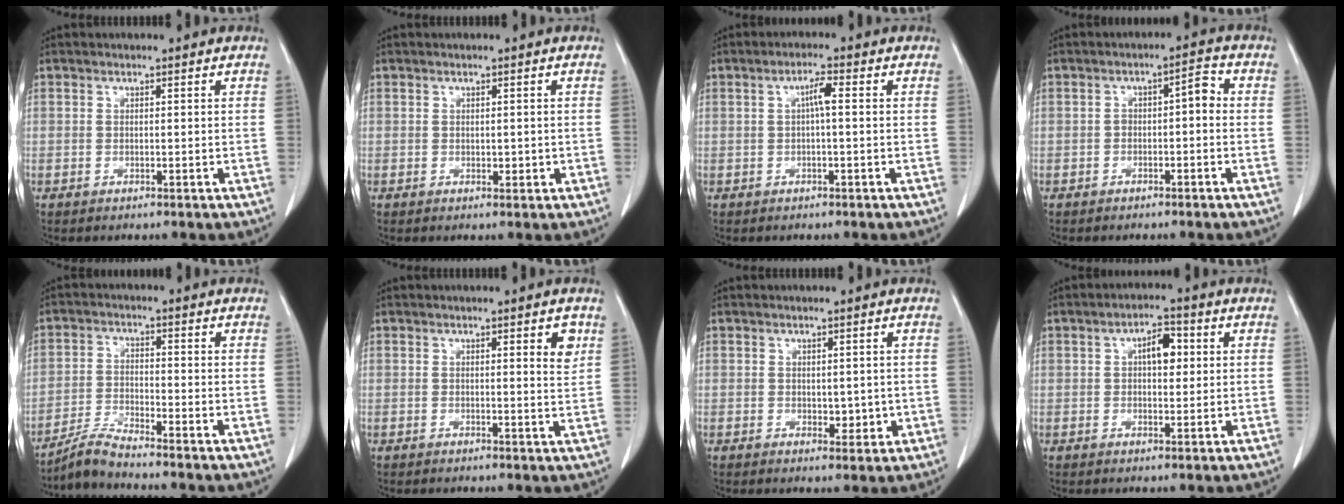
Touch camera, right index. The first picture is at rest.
{"total": 1.2, "force": [0.0, 0.8, 0.9], "torque": [-0.007, 0.001, 0.004]}
{"total": 2.5, "force": [0.3, 0.3, 2.5], "torque": [-0.046, 0.004, 0.005]}
{"total": 3.4, "force": [-0.5, 1.3, 3.1], "torque": [-0.042, 0.023, -0.007]}
{"total": 4.7, "force": [-4.4, -1.2, 1.1], "torque": [-0.031, -0.023, -0.089]}
{"total": 2.8, "force": [1.4, 0.4, 2.4], "torque": [-0.028, -0.007, 0.015]}
{"total": 2.6, "force": [0.0, 1.6, 2.0], "torque": [-0.020, -0.002, 0.009]}
{"total": 4.7, "force": [1.1, 2.1, 4.0], "torque": [-0.063, 0.011, 0.016]}